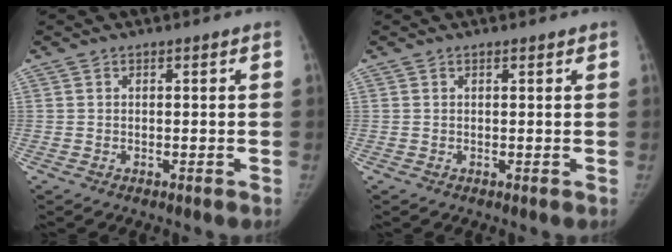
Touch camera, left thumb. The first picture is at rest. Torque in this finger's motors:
{"motor_torque": [-0.14, -0.01, -0.21, -0.23, -0.06]}